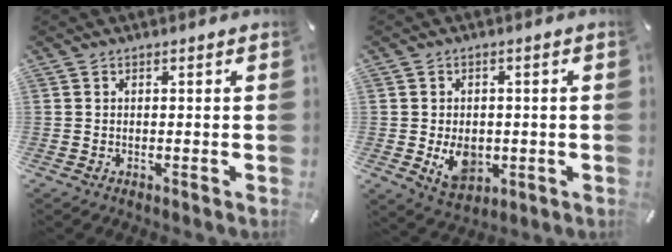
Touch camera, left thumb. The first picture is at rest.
{"total": 8.3, "force": [-1.6, 6.5, 5.0], "torque": [-0.084, 0.003, -0.026]}